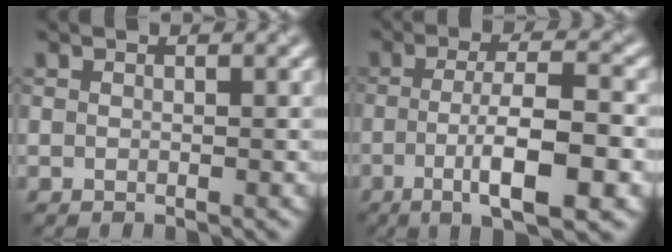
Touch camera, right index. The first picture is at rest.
{"total": 7.4, "force": [-2.2, 1.4, 6.9], "torque": [-0.114, 0.004, -0.039]}